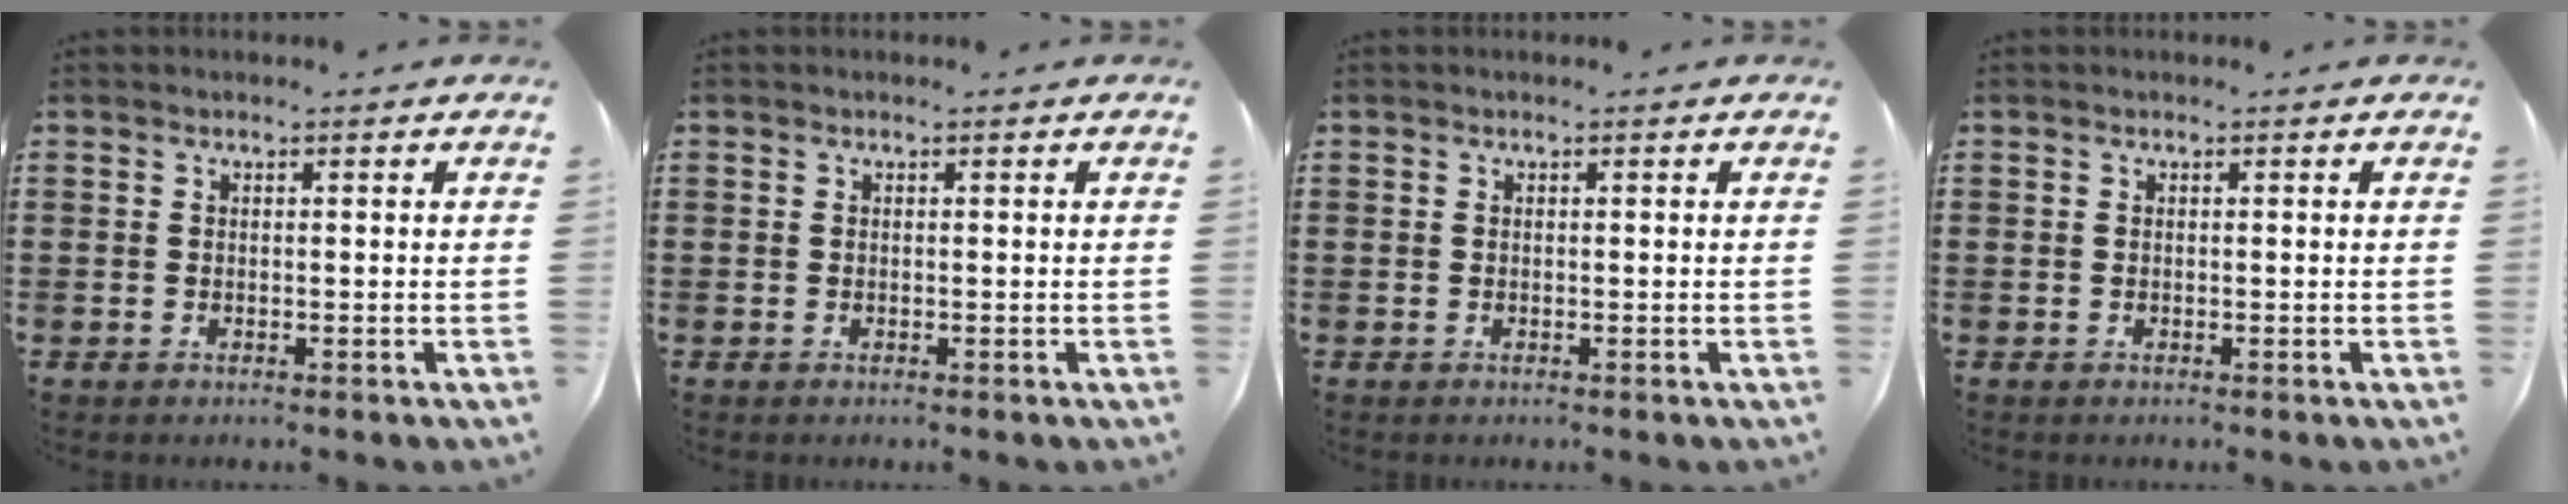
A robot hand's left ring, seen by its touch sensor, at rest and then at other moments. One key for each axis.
{"total": 0.0}
{"total": 0.0}
{"total": 0.0}